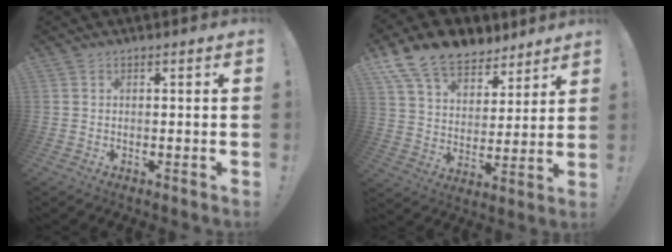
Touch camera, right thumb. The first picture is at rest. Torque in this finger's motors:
{"motor_torque": [-0.10, 2.22, 0.23, 0.37, 0.36]}